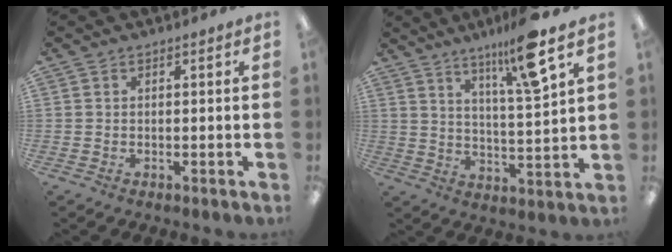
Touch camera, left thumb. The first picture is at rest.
{"total": 13.8, "force": [9.2, 1.8, 10.1], "torque": [-0.169, -0.039, 0.143]}